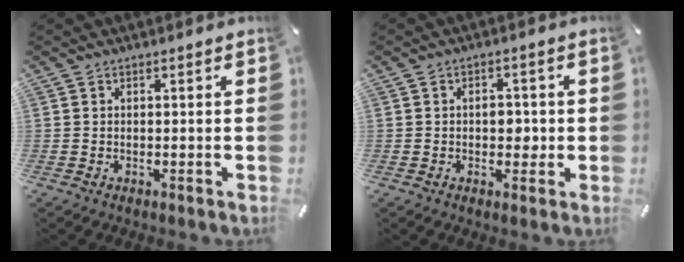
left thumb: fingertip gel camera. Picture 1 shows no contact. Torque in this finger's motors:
{"motor_torque": [0.41, 1.10, -0.04, 0.04, 0.02]}